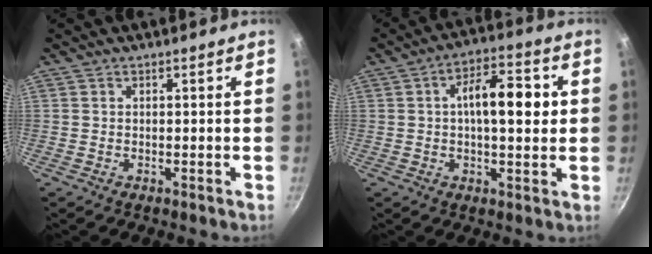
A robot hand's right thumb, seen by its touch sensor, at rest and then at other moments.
{"total": 11.3, "force": [1.2, 4.9, 10.1], "torque": [-0.129, 0.016, 0.008]}